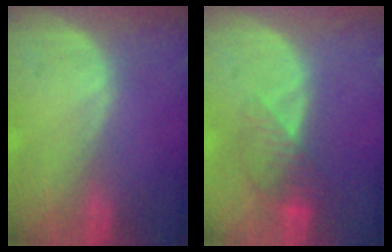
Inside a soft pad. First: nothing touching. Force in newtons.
{"total": 4.2, "press": 4.1, "slide": 0.8}